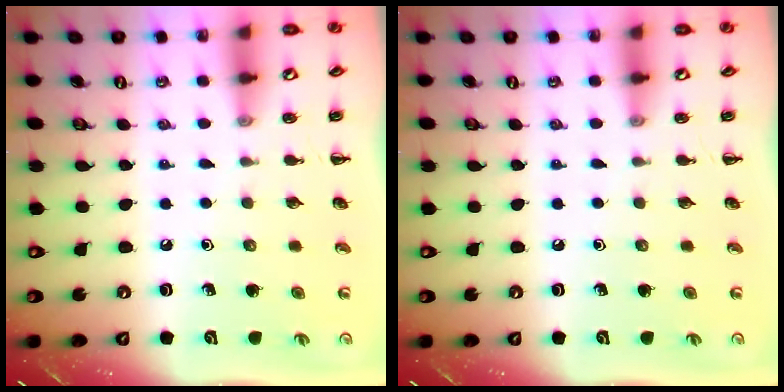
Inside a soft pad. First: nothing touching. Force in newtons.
{"total": 0.0}